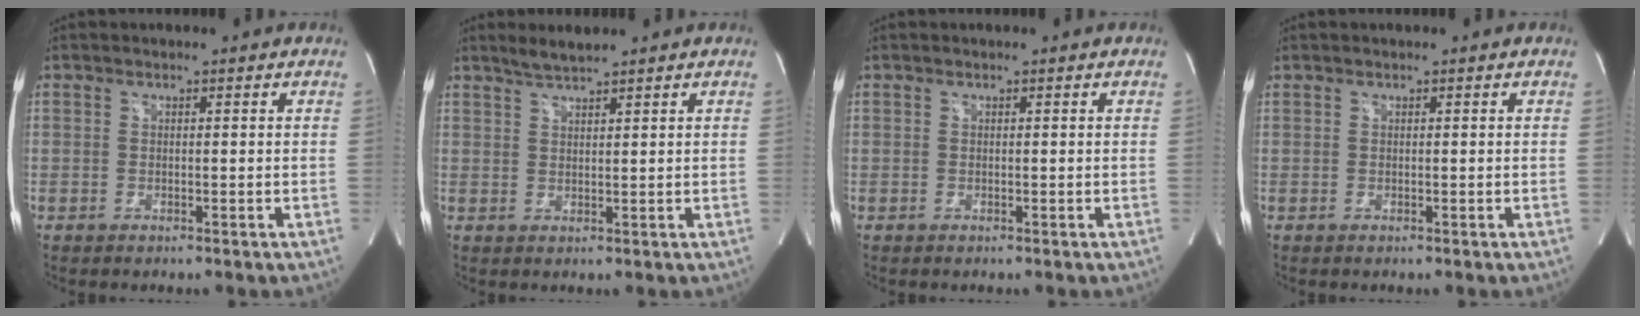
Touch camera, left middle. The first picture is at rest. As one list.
[{"total": 2.9, "force": [2.6, -0.1, 1.2], "torque": [-0.032, 0.004, 0.051]}, {"total": 0.0}, {"total": 0.0}]